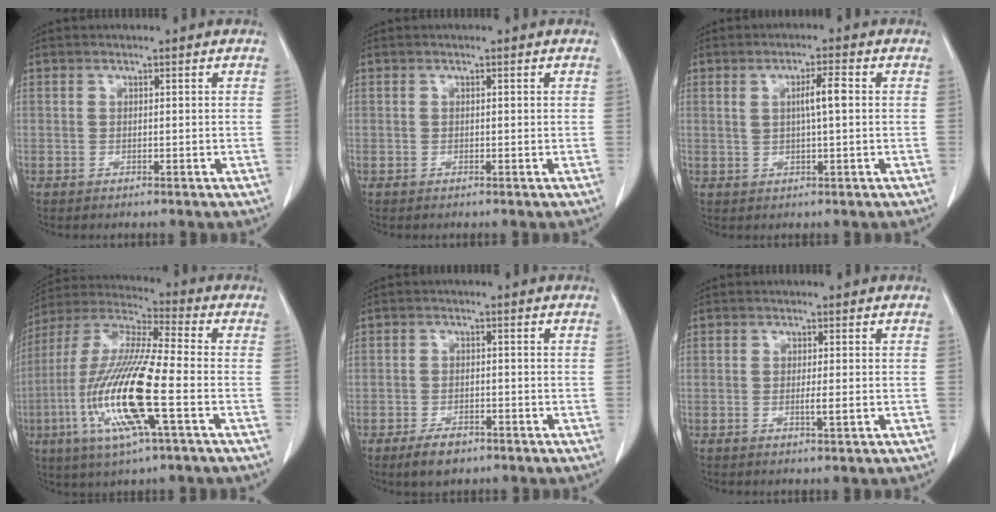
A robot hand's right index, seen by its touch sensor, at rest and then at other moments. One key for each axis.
{"total": 0.0}
{"total": 3.8, "fx": 0.8, "fy": 0.3, "fz": 3.7, "tx": -0.063, "ty": 0.004, "tz": 0.016}
{"total": 17.8, "fx": -4.8, "fy": 1.5, "fz": 17.0, "tx": -0.360, "ty": -0.017, "tz": -0.092}
{"total": 3.9, "fx": -2.6, "fy": 2.0, "fz": 2.1, "tx": -0.038, "ty": -0.001, "tz": -0.037}
{"total": 1.6, "fx": -0.3, "fy": -0.1, "fz": 1.6, "tx": -0.031, "ty": -0.004, "tz": -0.005}